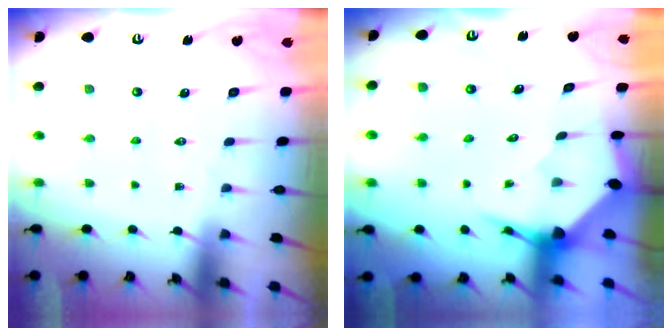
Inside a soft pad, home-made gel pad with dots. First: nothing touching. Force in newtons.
{"total": 3.7, "press": 3.6, "slide": 0.4}